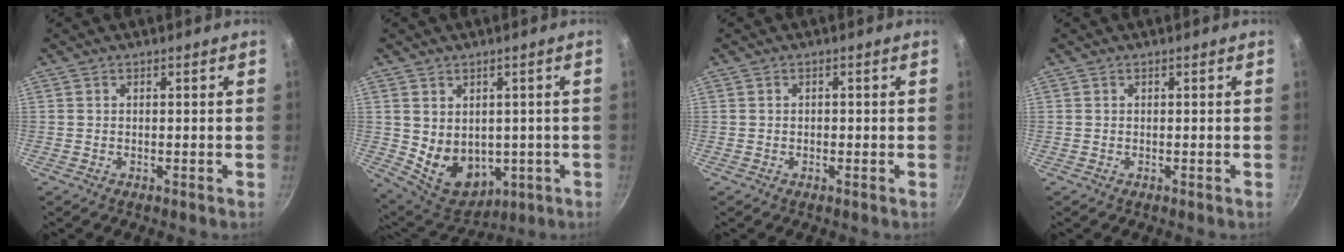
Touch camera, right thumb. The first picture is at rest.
{"total": 11.1, "force": [-0.2, 8.6, 7.0], "torque": [-0.085, -0.019, 0.028]}
{"total": 0.5, "force": [-0.1, 0.4, 0.3], "torque": [-0.003, 0.003, 0.000]}
{"total": 0.0}